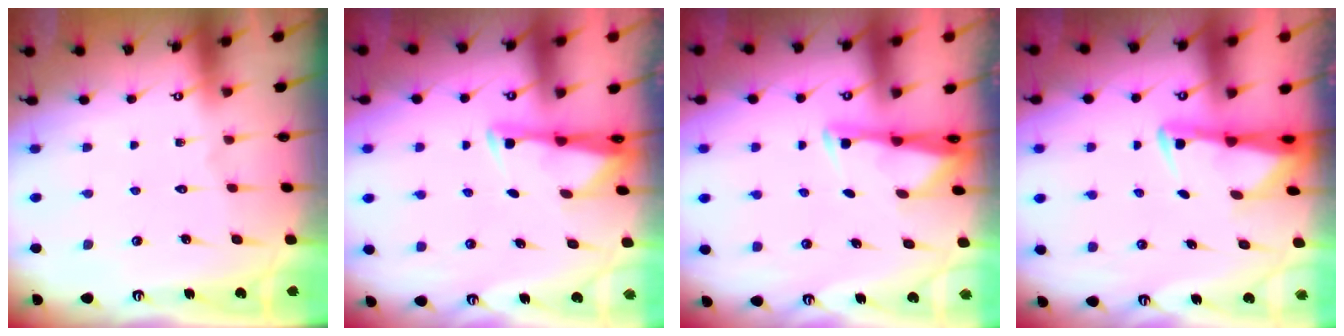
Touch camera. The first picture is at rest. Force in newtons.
{"total": 2.9, "press": 2.9, "slide": 0.4}
{"total": 2.9, "press": 2.9, "slide": 0.4}
{"total": 3.0, "press": 2.9, "slide": 0.5}